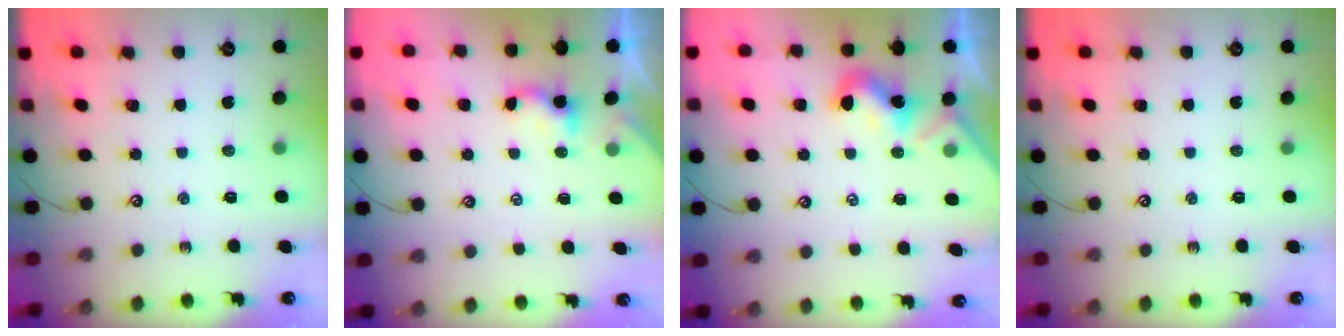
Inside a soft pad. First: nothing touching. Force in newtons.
{"total": 2.4, "press": 2.4, "slide": 0.1}
{"total": 1.8, "press": 1.8, "slide": 0.5}
{"total": 0.0}